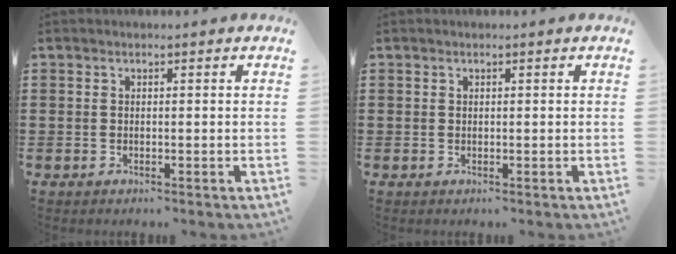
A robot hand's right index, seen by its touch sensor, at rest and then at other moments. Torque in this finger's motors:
{"motor_torque": [0.52, 0.48, 0.03, -0.01]}